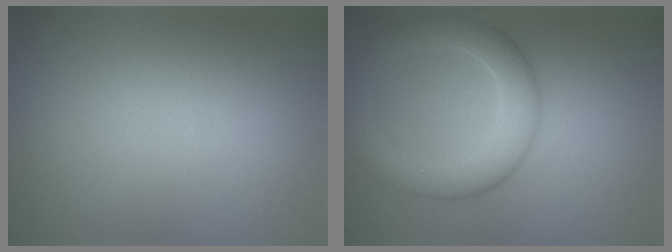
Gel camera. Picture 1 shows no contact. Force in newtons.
{"total": 5.7, "press": 5.7, "slide": 0.2}